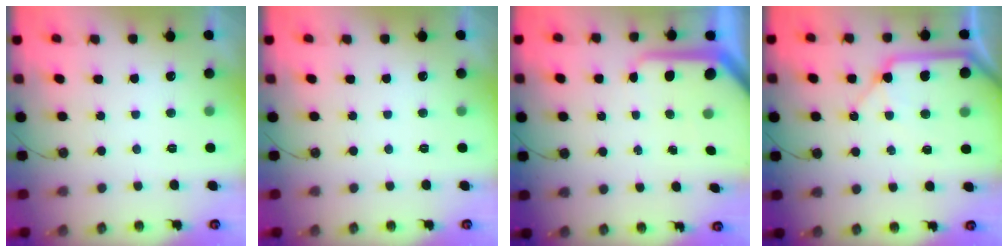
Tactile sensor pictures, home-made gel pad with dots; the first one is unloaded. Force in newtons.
{"total": 0.0}
{"total": 8.3, "press": 8.2, "slide": 0.9}
{"total": 13.2, "press": 13.1, "slide": 1.6}